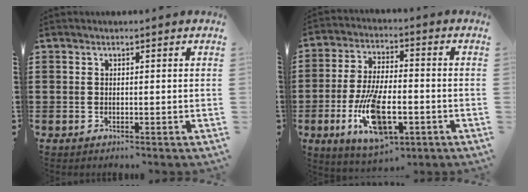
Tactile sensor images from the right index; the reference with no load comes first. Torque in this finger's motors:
{"motor_torque": [2.14, 0.00, 1.05, 0.21]}